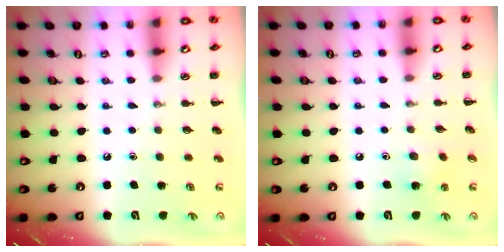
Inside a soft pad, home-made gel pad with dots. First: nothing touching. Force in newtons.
{"total": 6.3, "press": 6.1, "slide": 1.7}